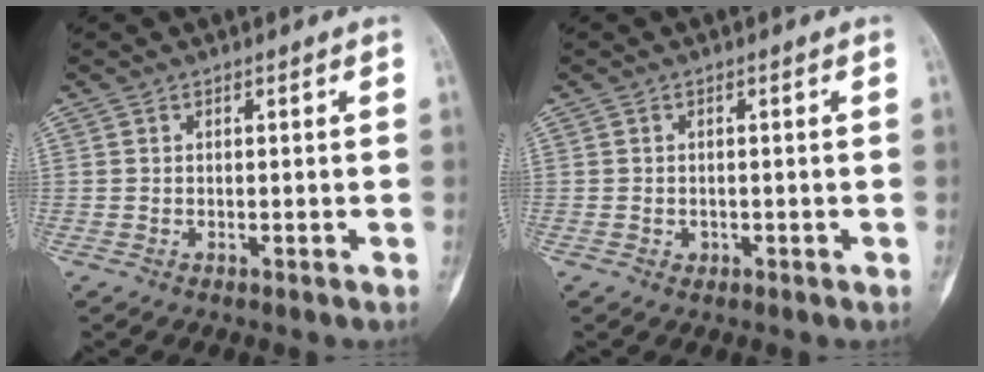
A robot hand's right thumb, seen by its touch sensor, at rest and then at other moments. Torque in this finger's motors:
{"motor_torque": [-0.58, 0.29, 0.03, 0.18, 0.00]}